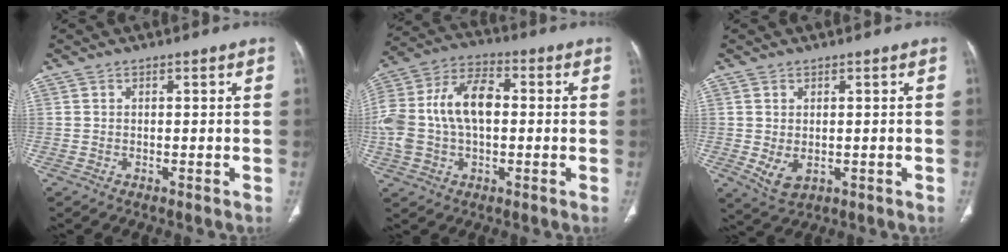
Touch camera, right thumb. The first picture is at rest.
{"total": 16.5, "force": [0.3, 10.1, 13.0], "torque": [-0.269, 0.040, 0.000]}
{"total": 4.1, "force": [-0.4, 2.7, 3.0], "torque": [-0.057, -0.008, 0.007]}